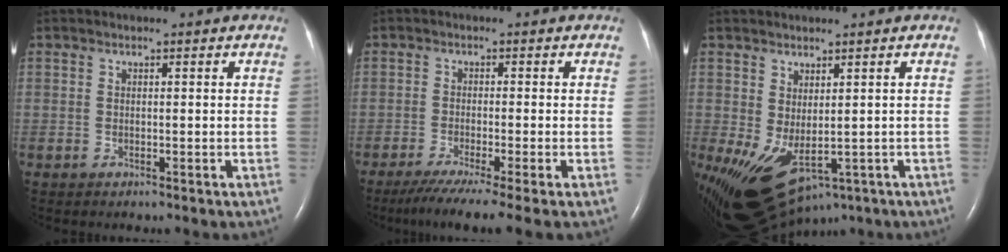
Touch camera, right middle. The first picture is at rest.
{"total": 8.4, "force": [-6.4, -0.9, 5.3], "torque": [-0.078, -0.028, -0.101]}
{"total": 12.0, "force": [-4.4, 6.1, 9.3], "torque": [-0.178, -0.012, -0.048]}